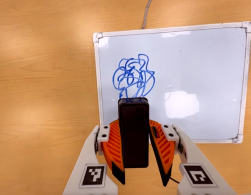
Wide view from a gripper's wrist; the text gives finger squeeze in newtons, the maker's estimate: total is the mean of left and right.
{"total": 5.9, "left": 5.6, "right": 6.1}